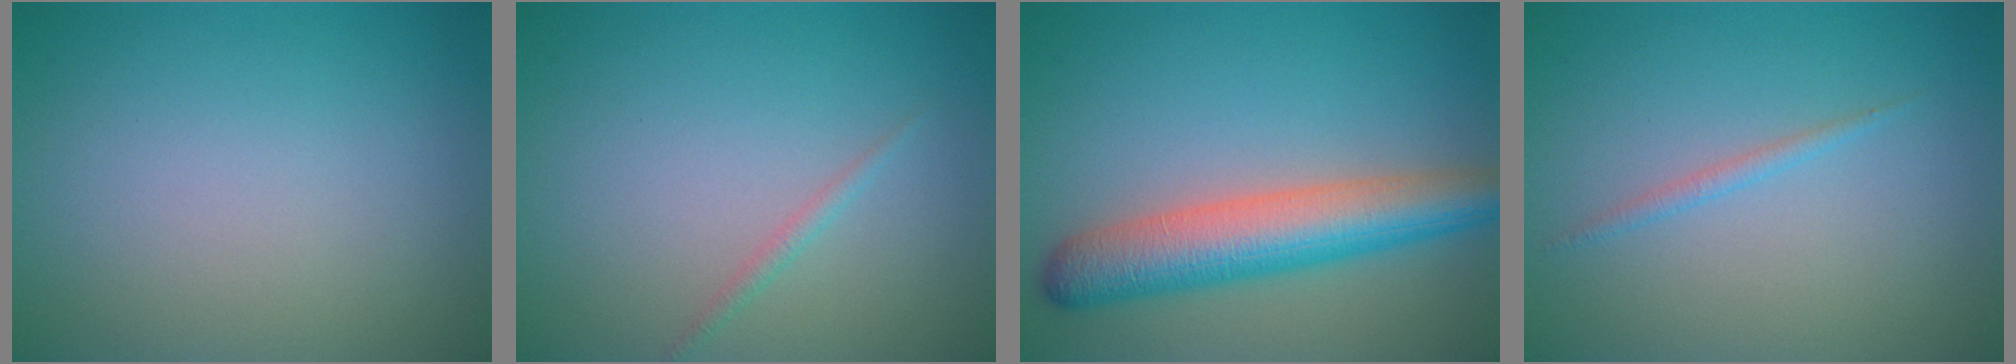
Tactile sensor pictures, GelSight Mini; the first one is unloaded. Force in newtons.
{"total": 0.8, "press": 0.8, "slide": 0.1}
{"total": 7.0, "press": 7.0, "slide": 0.2}
{"total": 0.9, "press": 0.9, "slide": 0.1}